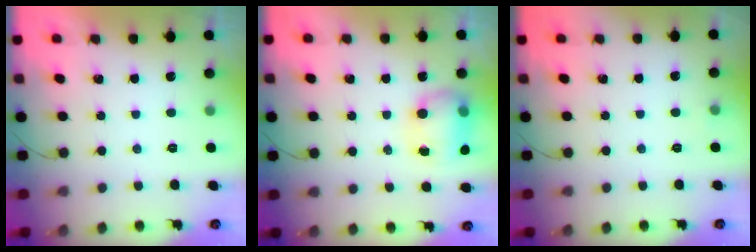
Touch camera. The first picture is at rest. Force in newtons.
{"total": 11.9, "press": 9.6, "slide": 7.0}
{"total": 2.7, "press": 2.0, "slide": 1.8}